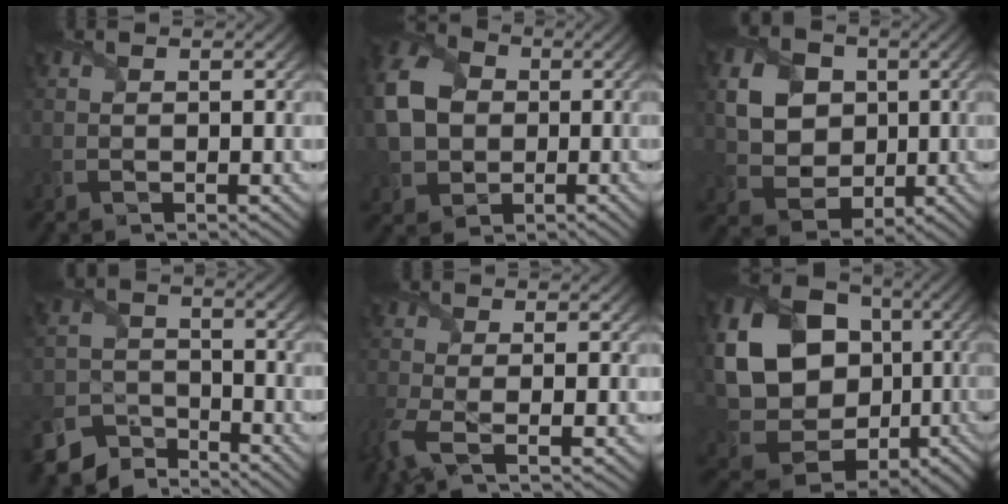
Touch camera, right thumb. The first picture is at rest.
{"total": 10.1, "force": [0.3, 8.0, 6.1], "torque": [-0.179, 0.002, -0.001]}
{"total": 7.9, "force": [1.1, 6.5, 4.3], "torque": [-0.114, -0.003, 0.011]}
{"total": 7.6, "force": [-6.8, 3.0, 1.8], "torque": [-0.044, -0.014, -0.138]}
{"total": 4.9, "force": [-2.6, 1.0, 4.0], "torque": [-0.101, -0.014, -0.057]}
{"total": 23.2, "force": [1.6, 20.2, 11.4], "torque": [-0.279, -0.012, 0.046]}